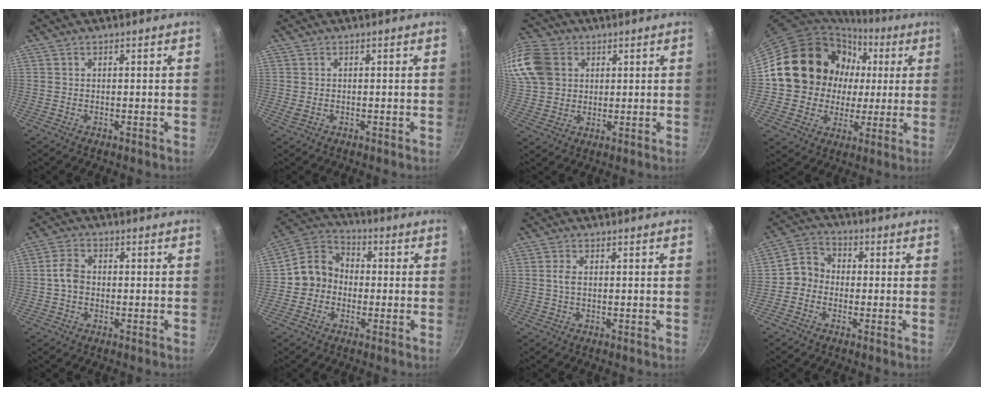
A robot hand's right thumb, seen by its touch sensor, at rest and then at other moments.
{"total": 1.0, "force": [-0.1, 0.6, 0.8], "torque": [-0.019, 0.001, 0.002]}
{"total": 19.9, "force": [6.2, 16.1, 9.9], "torque": [-0.239, 0.034, 0.121]}
{"total": 18.3, "force": [2.9, 16.4, 7.5], "torque": [-0.105, 0.023, 0.063]}
{"total": 4.1, "force": [-0.3, 3.0, 2.8], "torque": [-0.051, 0.015, -0.012]}
{"total": 8.8, "force": [-1.3, 7.9, 3.7], "torque": [-0.029, 0.030, -0.046]}
{"total": 1.7, "force": [0.1, 0.8, 1.5], "torque": [-0.037, 0.003, -0.001]}
{"total": 5.5, "force": [-1.2, 4.9, 2.3], "torque": [-0.015, 0.022, -0.043]}